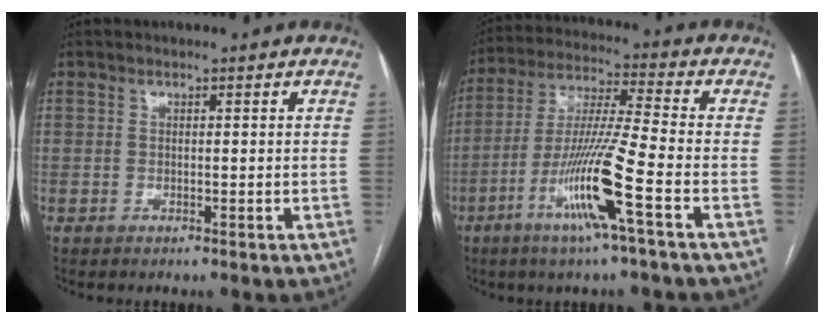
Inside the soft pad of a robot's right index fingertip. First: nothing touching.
{"total": 13.3, "force": [-5.7, -1.0, 12.0], "torque": [-0.239, -0.014, -0.112]}